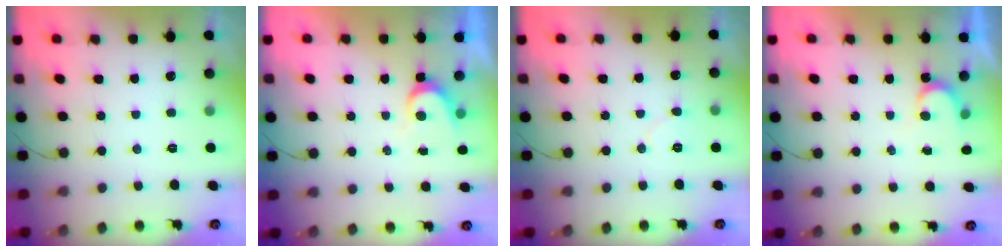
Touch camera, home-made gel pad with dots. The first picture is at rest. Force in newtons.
{"total": 3.8, "press": 3.8, "slide": 0.3}
{"total": 4.8, "press": 4.8, "slide": 0.6}
{"total": 2.8, "press": 2.8, "slide": 0.2}